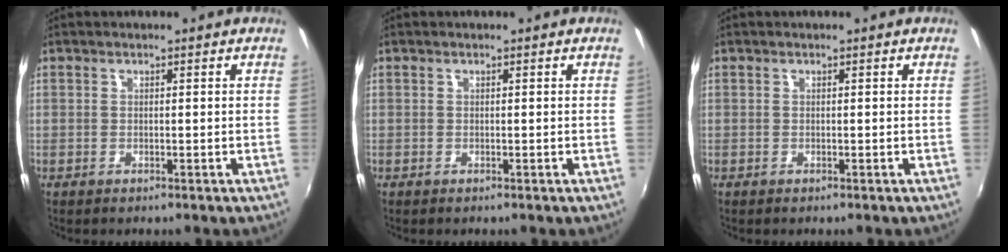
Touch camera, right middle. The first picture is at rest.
{"total": 0.0}
{"total": 0.0}